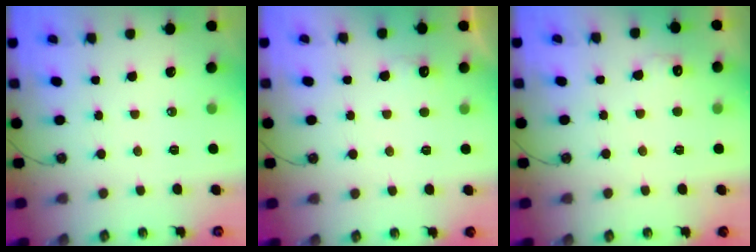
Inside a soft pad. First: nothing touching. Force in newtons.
{"total": 6.4, "press": 6.3, "slide": 1.2}
{"total": 5.8, "press": 5.7, "slide": 1.3}